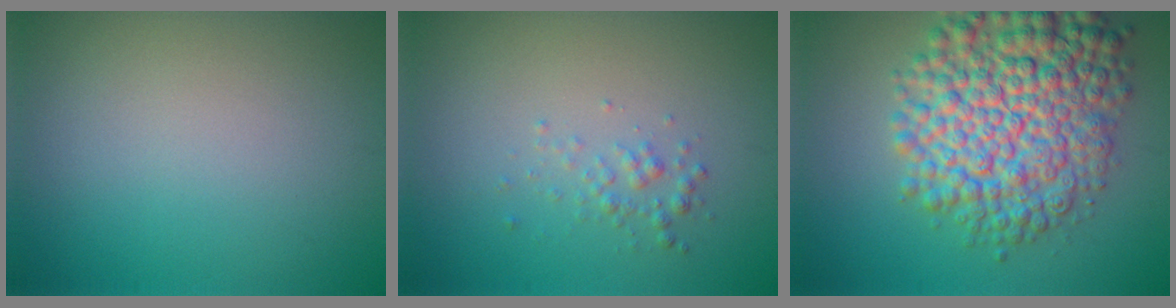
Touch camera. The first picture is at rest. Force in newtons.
{"total": 1.2, "press": 1.2, "slide": 0.1}
{"total": 10.6, "press": 10.6, "slide": 0.3}